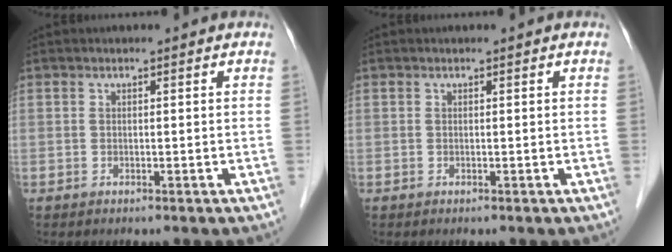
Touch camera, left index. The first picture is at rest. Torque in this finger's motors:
{"motor_torque": [0.04, 0.04, -0.01, 0.00]}